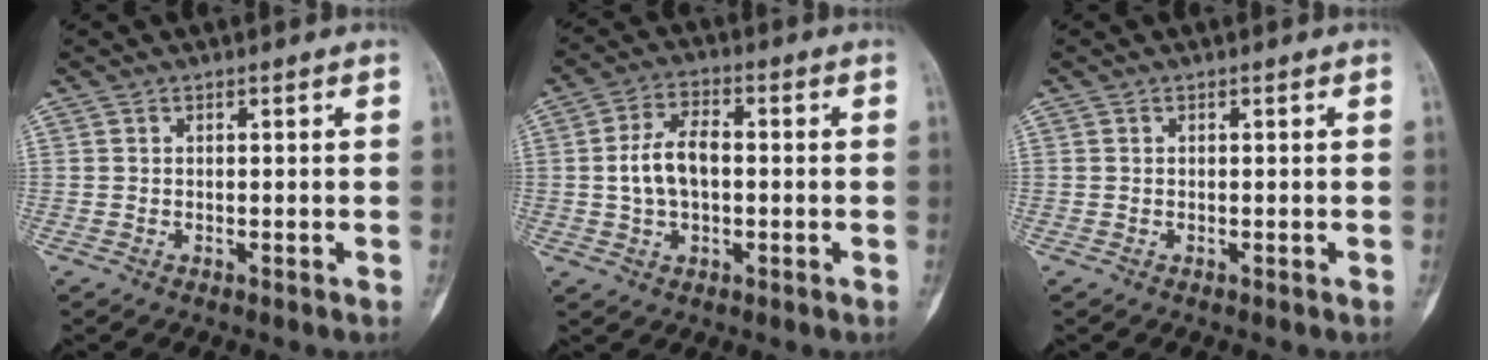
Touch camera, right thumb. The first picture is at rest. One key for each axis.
{"total": 8.0, "fx": -0.1, "fy": 4.7, "fz": 6.5, "tx": -0.120, "ty": 0.017, "tz": -0.005}
{"total": 0.0}